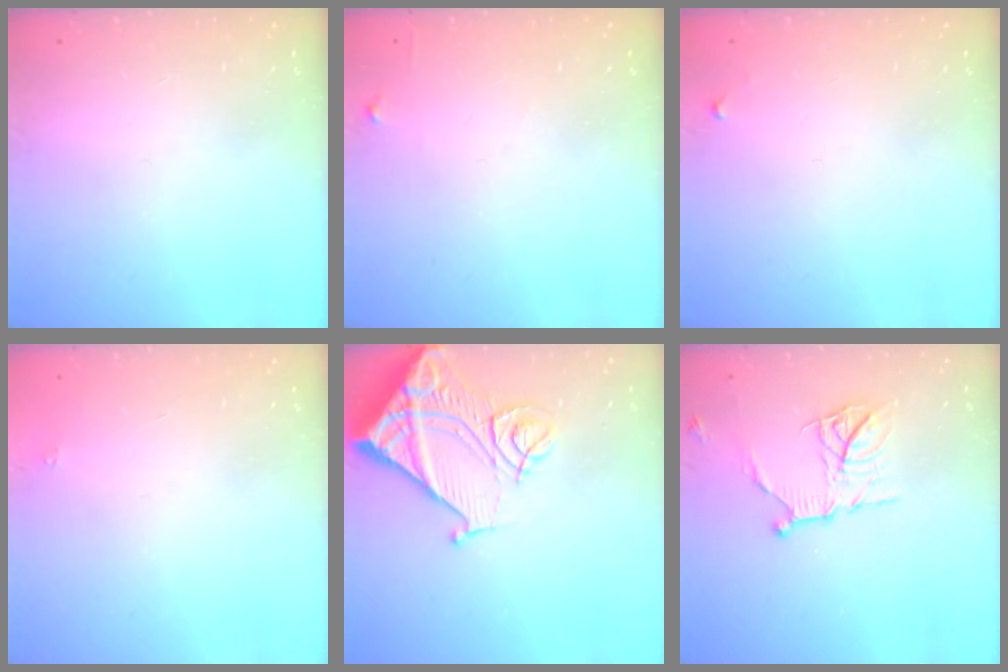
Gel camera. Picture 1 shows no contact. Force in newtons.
{"total": 4.8, "press": 4.8, "slide": 0.7}
{"total": 4.2, "press": 4.1, "slide": 0.7}
{"total": 1.8, "press": 1.7, "slide": 0.1}
{"total": 15.3, "press": 15.2, "slide": 1.9}
{"total": 11.9, "press": 11.9, "slide": 0.1}